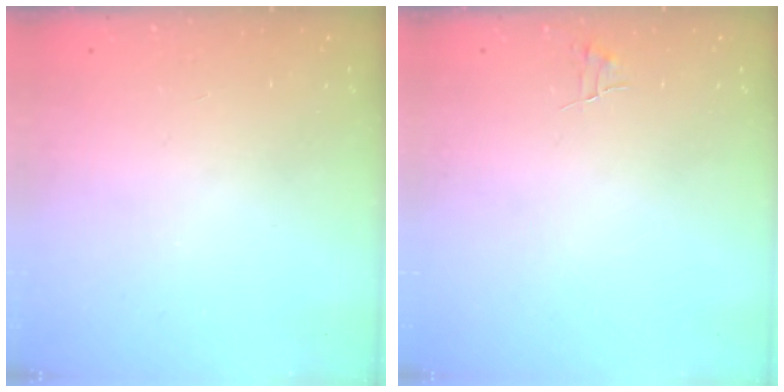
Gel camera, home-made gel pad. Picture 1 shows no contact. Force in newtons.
{"total": 3.3, "press": 3.2, "slide": 0.3}